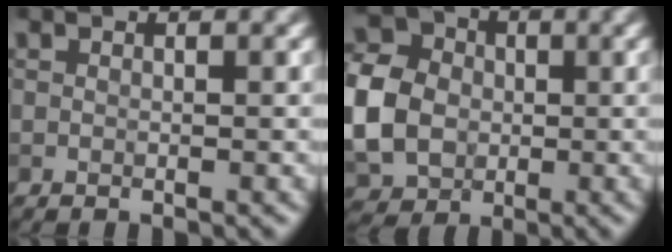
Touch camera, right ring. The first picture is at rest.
{"total": 8.5, "force": [-0.9, 7.0, 4.6], "torque": [-0.124, 0.001, -0.024]}